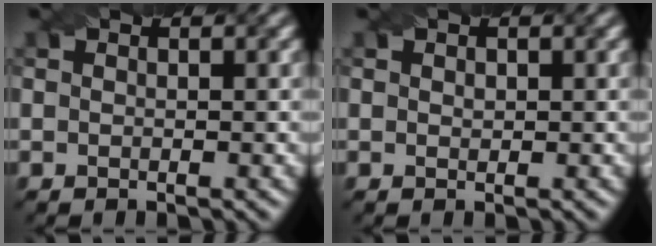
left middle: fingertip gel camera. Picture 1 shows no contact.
{"total": 0.5, "force": [0.1, 0.4, 0.3], "torque": [-0.005, -0.001, 0.003]}